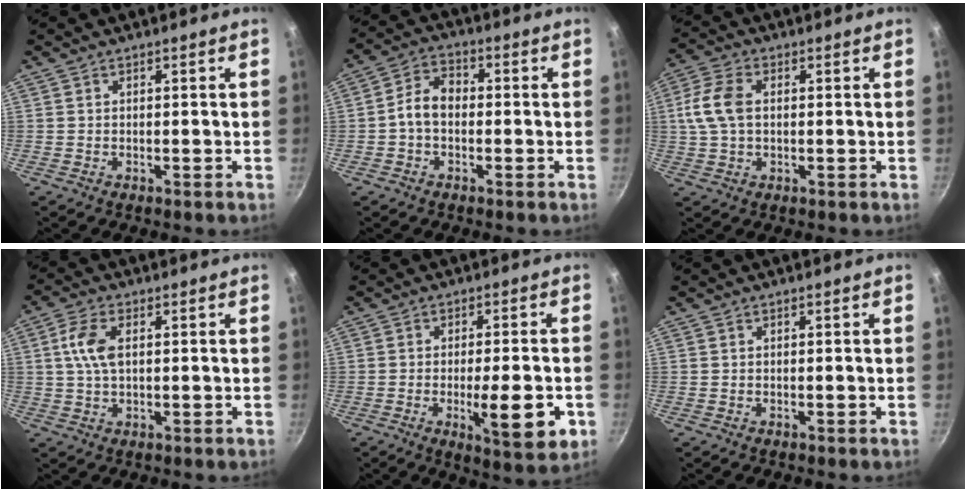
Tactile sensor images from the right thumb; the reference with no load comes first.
{"total": 6.1, "force": [-0.8, 4.3, 4.3], "torque": [-0.062, 0.026, -0.027]}
{"total": 8.1, "force": [0.9, 5.1, 6.3], "torque": [-0.133, 0.017, 0.012]}
{"total": 6.0, "force": [1.1, 3.2, 5.0], "torque": [-0.101, 0.008, 0.019]}
{"total": 11.1, "force": [-3.1, 3.0, 10.2], "torque": [-0.133, 0.000, -0.040]}
{"total": 0.0}